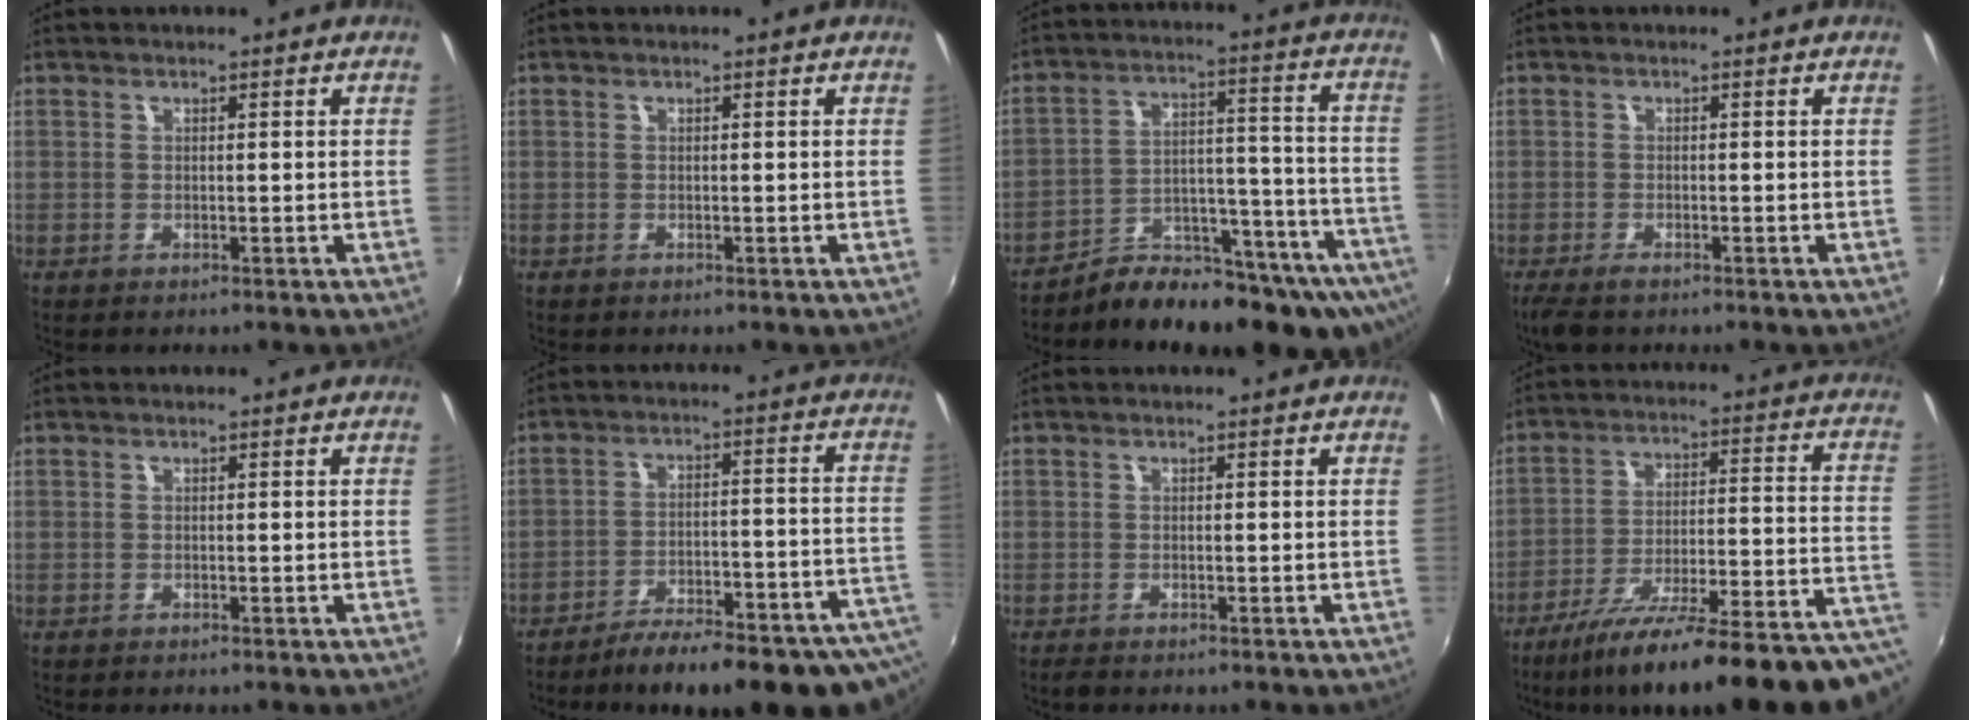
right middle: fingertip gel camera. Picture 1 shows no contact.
{"total": 0.0}
{"total": 21.4, "force": [-16.3, 7.0, 11.9], "torque": [-0.155, -0.012, -0.224]}
{"total": 4.0, "force": [-3.0, 0.9, 2.4], "torque": [-0.056, -0.018, -0.054]}
{"total": 0.0}
{"total": 20.6, "force": [-16.7, 4.1, 11.4], "torque": [-0.155, -0.029, -0.216]}
{"total": 1.0, "force": [-0.9, 0.3, 0.4], "torque": [-0.010, -0.006, -0.017]}
{"total": 27.2, "force": [-19.7, 3.8, 18.4], "torque": [-0.244, -0.050, -0.272]}